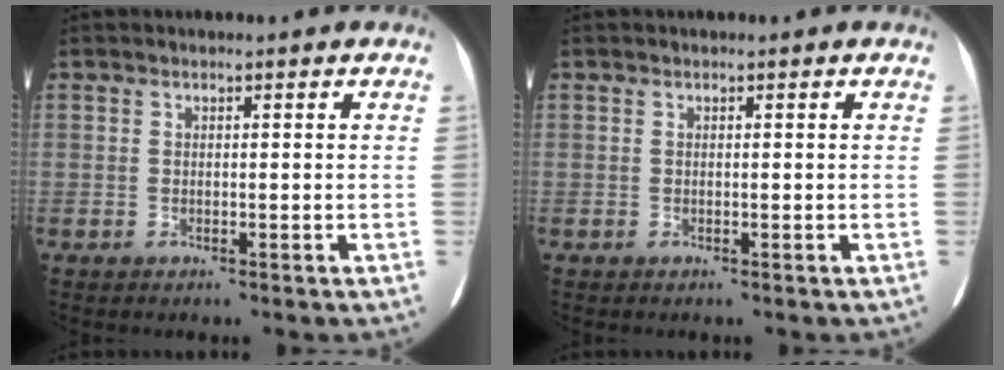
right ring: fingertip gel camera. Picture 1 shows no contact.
{"total": 0.0}